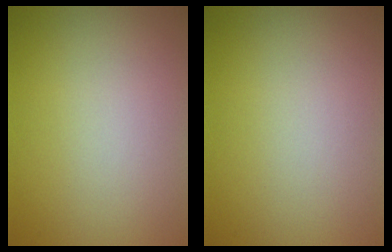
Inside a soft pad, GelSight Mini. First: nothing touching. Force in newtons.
{"total": 0.0}